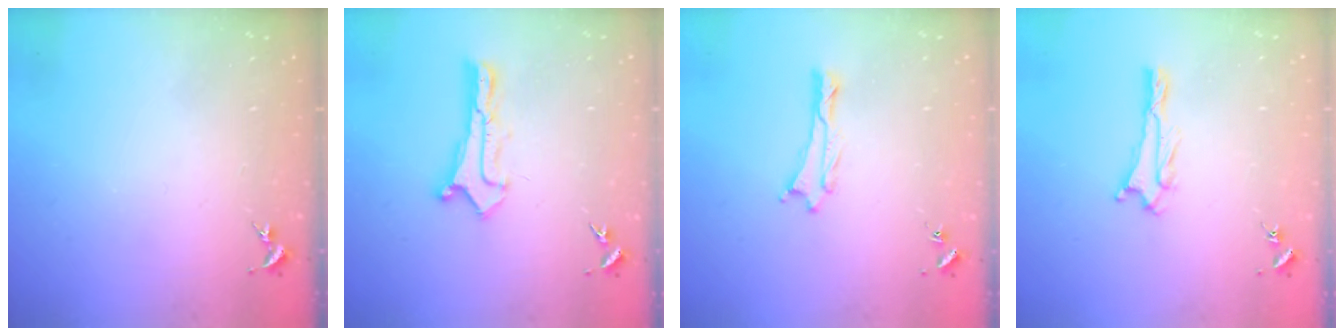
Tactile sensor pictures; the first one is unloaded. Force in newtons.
{"total": 0.8, "press": 0.8, "slide": 0.0}
{"total": 0.0}
{"total": 0.7, "press": 0.7, "slide": 0.1}